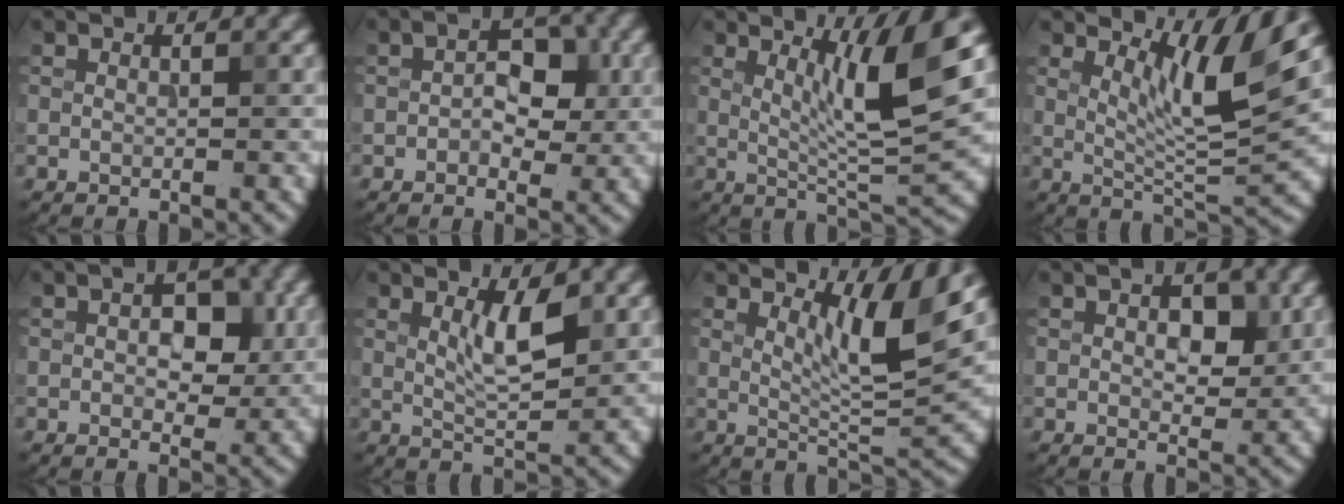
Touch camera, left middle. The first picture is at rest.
{"total": 4.1, "force": [0.0, 2.6, 3.2], "torque": [-0.037, 0.003, -0.008]}
{"total": 7.4, "force": [2.4, 1.1, 6.9], "torque": [-0.112, -0.009, 0.044]}
{"total": 6.0, "force": [3.4, 1.1, 4.9], "torque": [-0.082, -0.009, 0.062]}
{"total": 4.8, "force": [0.7, 2.8, 3.8], "torque": [-0.047, 0.001, 0.005]}
{"total": 3.5, "force": [1.3, 0.9, 3.1], "torque": [-0.054, -0.005, 0.025]}
{"total": 5.7, "force": [2.8, 1.0, 4.8], "torque": [-0.077, -0.009, 0.050]}
{"total": 3.5, "force": [0.7, 1.9, 2.9], "torque": [-0.039, -0.003, 0.011]}